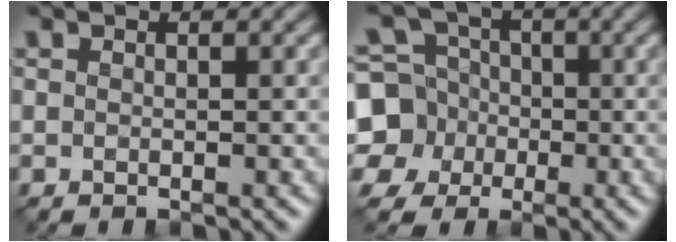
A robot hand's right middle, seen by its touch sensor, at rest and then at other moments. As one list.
[{"total": 9.1, "force": [-1.7, 8.5, 2.8], "torque": [-0.075, 0.006, -0.065]}]